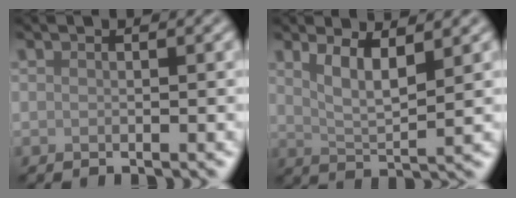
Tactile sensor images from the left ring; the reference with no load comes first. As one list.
[{"total": 3.5, "force": [1.8, 0.9, 2.8], "torque": [-0.055, -0.008, 0.036]}]